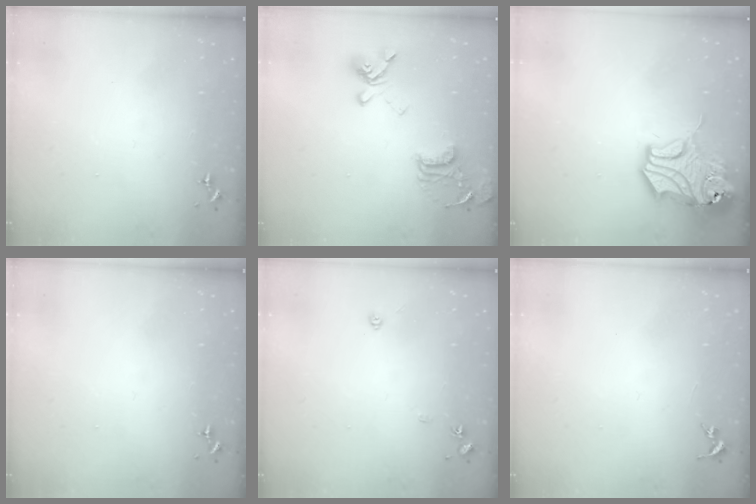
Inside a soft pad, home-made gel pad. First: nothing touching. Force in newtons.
{"total": 17.6, "press": 17.5, "slide": 1.6}
{"total": 15.4, "press": 15.2, "slide": 2.1}
{"total": 0.0}
{"total": 6.6, "press": 6.5, "slide": 0.7}
{"total": 0.0}